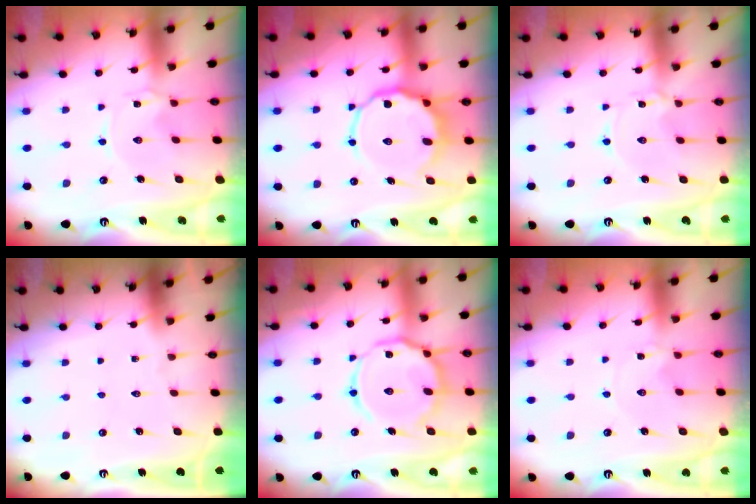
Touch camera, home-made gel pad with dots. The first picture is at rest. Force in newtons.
{"total": 11.4, "press": 11.2, "slide": 1.9}
{"total": 0.9, "press": 0.9, "slide": 0.1}
{"total": 0.0}
{"total": 16.5, "press": 16.4, "slide": 1.4}
{"total": 0.0}